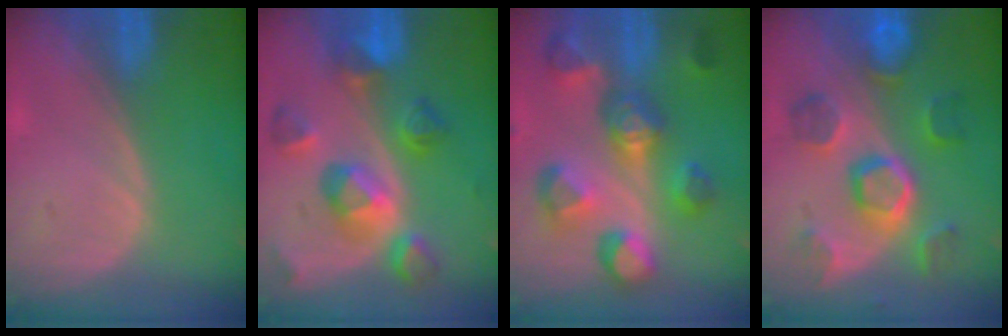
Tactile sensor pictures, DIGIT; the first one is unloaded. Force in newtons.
{"total": 10.4, "press": 9.3, "slide": 4.7}
{"total": 11.0, "press": 9.9, "slide": 4.8}
{"total": 9.3, "press": 9.1, "slide": 1.9}